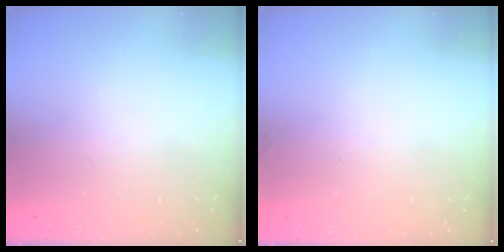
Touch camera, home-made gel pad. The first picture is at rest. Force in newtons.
{"total": 3.7, "press": 3.7, "slide": 0.5}